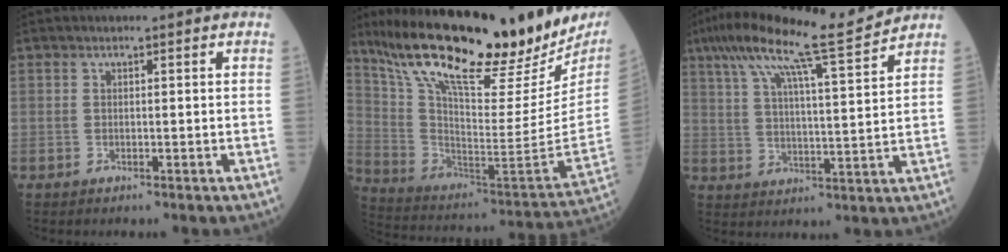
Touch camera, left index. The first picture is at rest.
{"total": 31.5, "force": [24.5, 6.9, 18.5], "torque": [-0.318, -0.038, 0.365]}
{"total": 14.2, "force": [11.7, -0.6, 8.1], "torque": [-0.145, 0.015, 0.183]}